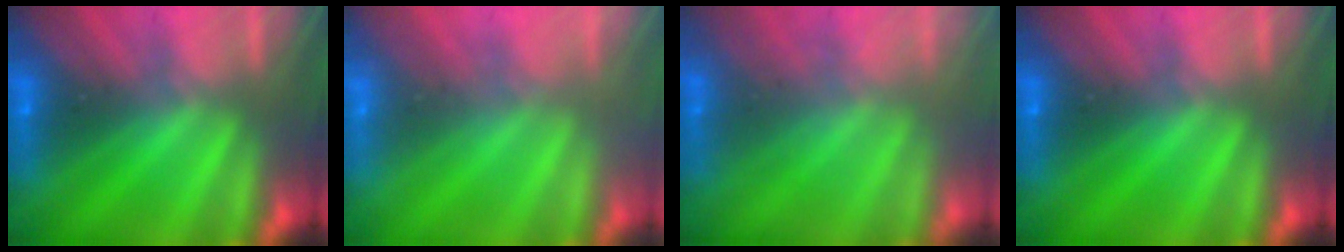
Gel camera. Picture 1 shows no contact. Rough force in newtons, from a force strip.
{"total": 2.1}
{"total": 2.5}
{"total": 0.0}